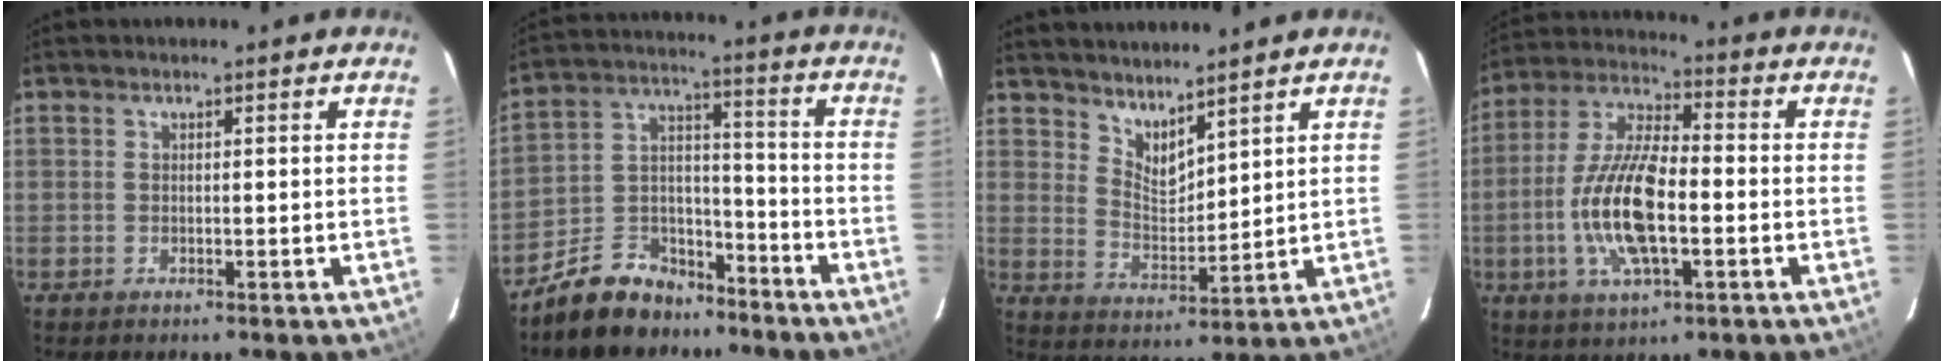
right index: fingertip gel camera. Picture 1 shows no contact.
{"total": 12.5, "force": [-9.5, 7.2, 4.0], "torque": [-0.092, 0.053, -0.147]}
{"total": 4.6, "force": [4.1, 1.4, 1.7], "torque": [-0.025, -0.007, 0.075]}
{"total": 15.2, "force": [-3.3, 5.5, 13.8], "torque": [-0.287, -0.001, -0.066]}